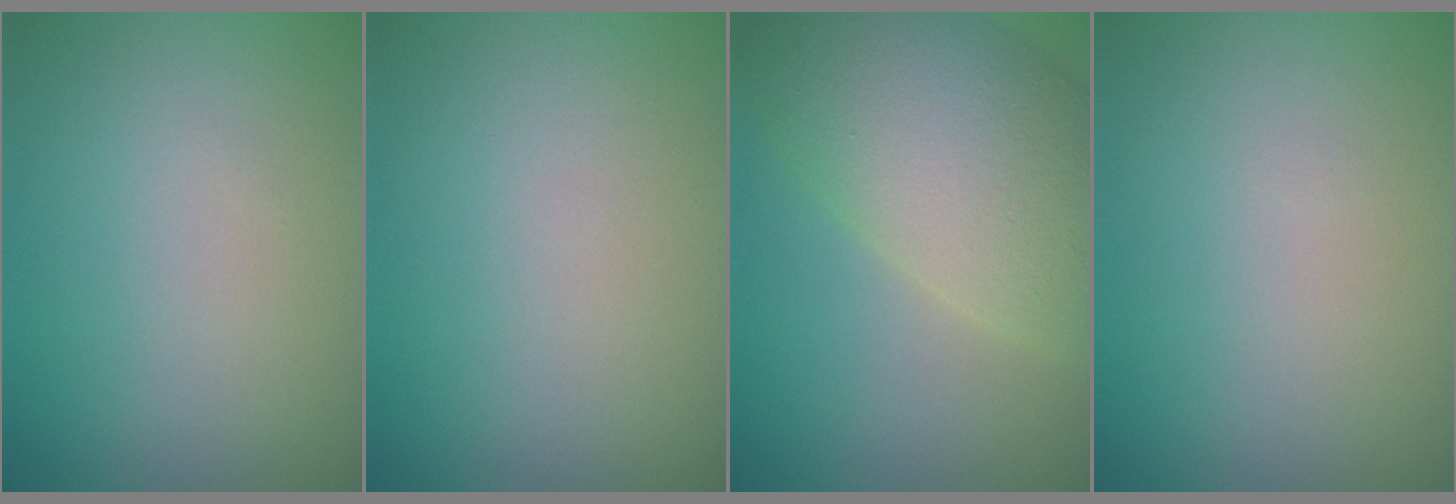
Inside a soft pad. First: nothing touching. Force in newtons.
{"total": 0.0}
{"total": 10.8, "press": 10.8, "slide": 0.6}
{"total": 0.0}